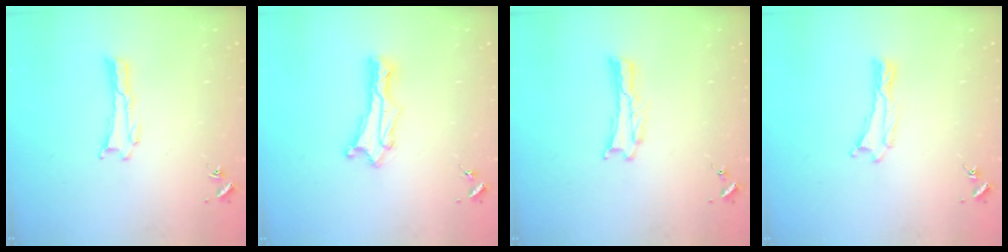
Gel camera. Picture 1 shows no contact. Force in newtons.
{"total": 1.5, "press": 1.5, "slide": 0.1}
{"total": 0.0}
{"total": 0.0}